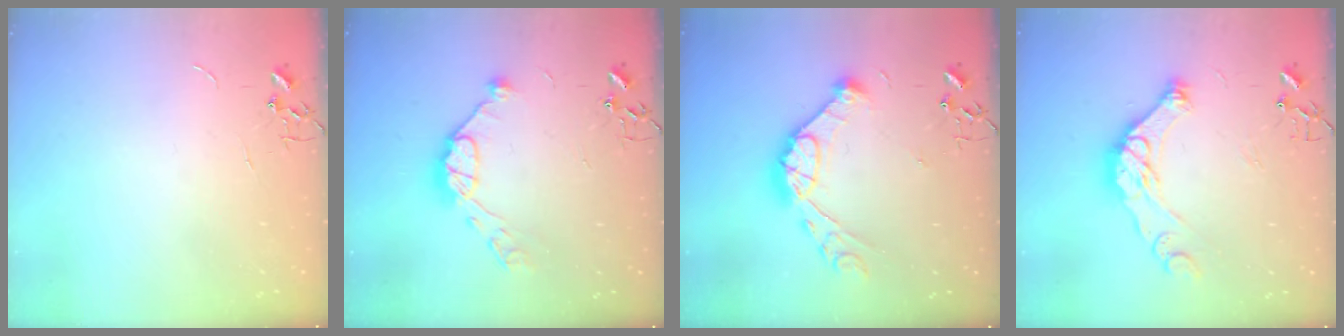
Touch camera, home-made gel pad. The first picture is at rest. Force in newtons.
{"total": 11.7, "press": 11.7, "slide": 1.1}
{"total": 14.2, "press": 14.2, "slide": 1.1}
{"total": 15.1, "press": 15.0, "slide": 1.8}